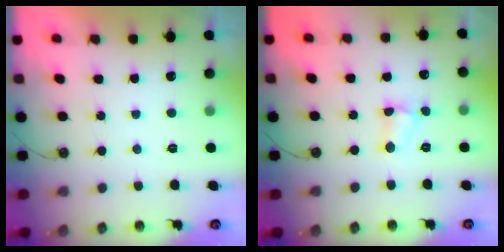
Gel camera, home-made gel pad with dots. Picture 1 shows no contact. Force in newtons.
{"total": 4.0, "press": 4.0, "slide": 0.5}